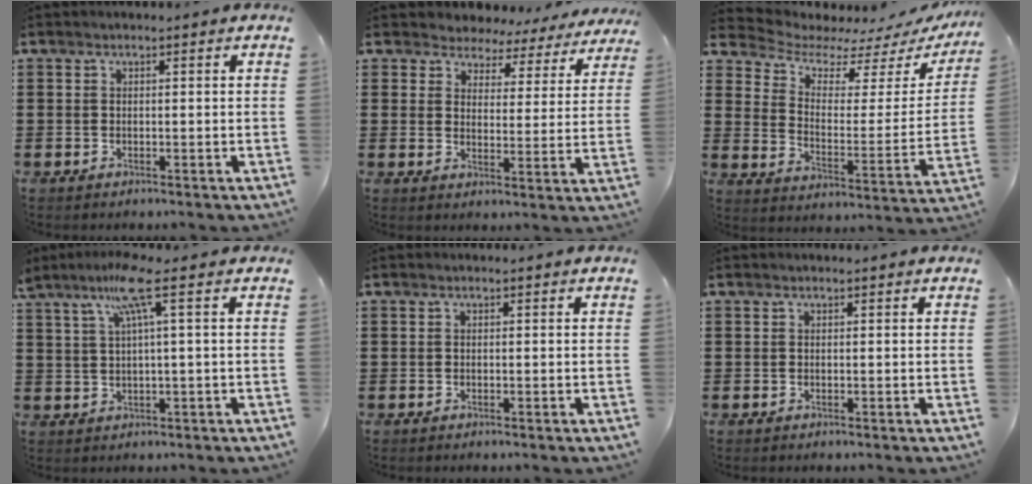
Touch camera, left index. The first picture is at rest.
{"total": 4.0, "force": [3.8, 1.2, 0.0], "torque": [-0.025, -0.025, 0.061]}
{"total": 5.4, "force": [4.8, 2.1, 1.5], "torque": [-0.053, -0.039, 0.079]}
{"total": 6.8, "force": [3.1, -0.1, 6.0], "torque": [-0.126, 0.004, 0.050]}
{"total": 0.0}
{"total": 0.0}